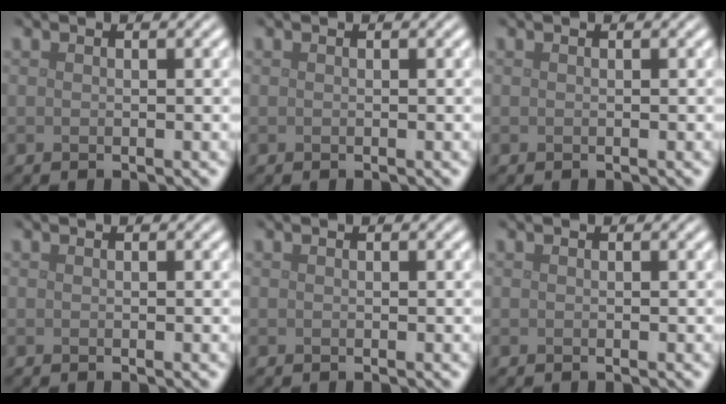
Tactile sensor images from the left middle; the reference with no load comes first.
{"total": 0.0}
{"total": 0.0}
{"total": 0.0}
{"total": 0.0}
{"total": 0.0}